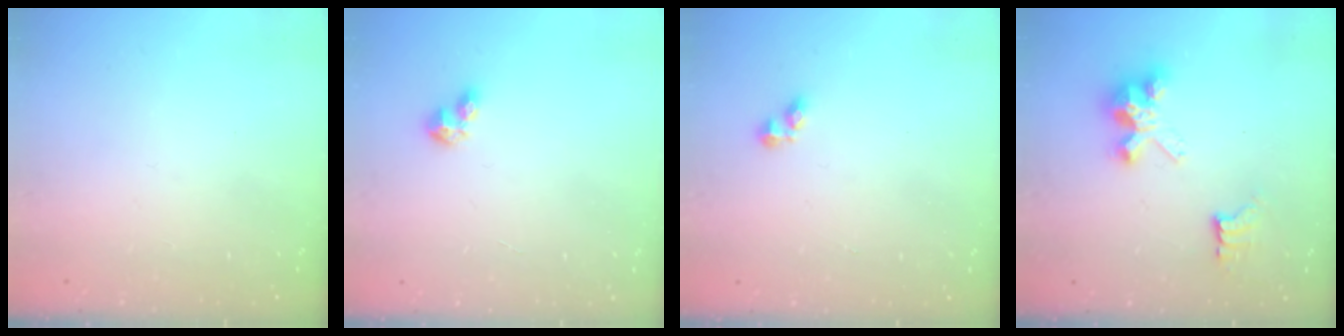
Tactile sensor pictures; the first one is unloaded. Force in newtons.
{"total": 3.7, "press": 3.7, "slide": 0.3}
{"total": 2.5, "press": 2.5, "slide": 0.4}
{"total": 7.7, "press": 7.6, "slide": 0.4}